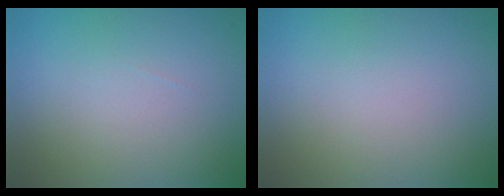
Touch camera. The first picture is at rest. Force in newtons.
{"total": 0.0}